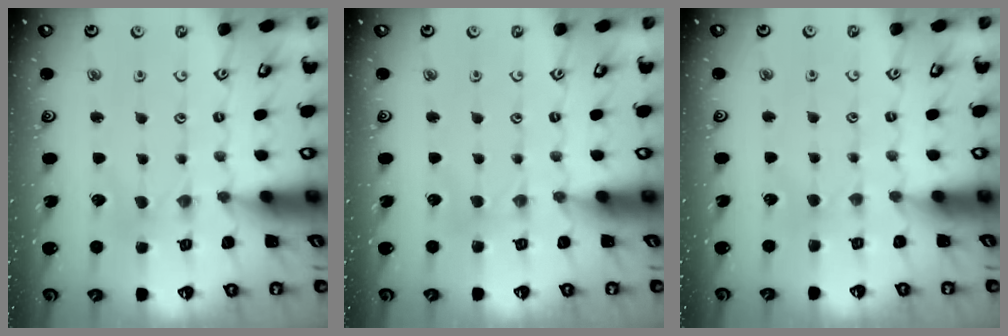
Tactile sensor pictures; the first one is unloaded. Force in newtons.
{"total": 2.1, "press": 2.1, "slide": 0.4}
{"total": 1.4, "press": 1.4, "slide": 0.4}